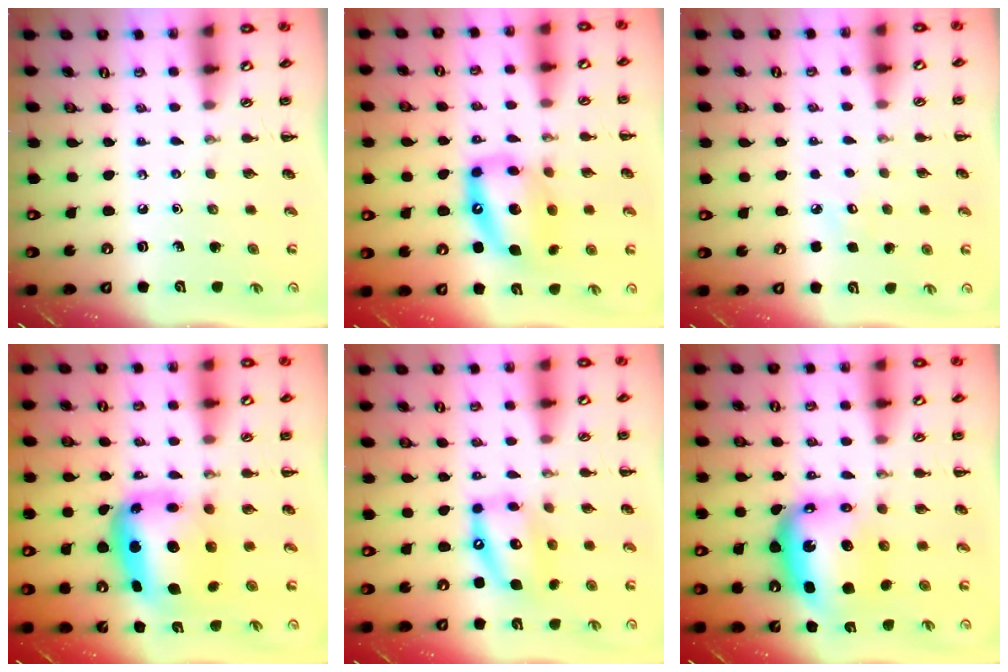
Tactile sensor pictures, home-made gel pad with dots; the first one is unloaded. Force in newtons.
{"total": 14.2, "press": 13.7, "slide": 3.9}
{"total": 4.3, "press": 4.2, "slide": 1.3}
{"total": 9.1, "press": 8.8, "slide": 2.4}
{"total": 12.8, "press": 12.3, "slide": 3.4}
{"total": 9.5, "press": 8.9, "slide": 3.2}